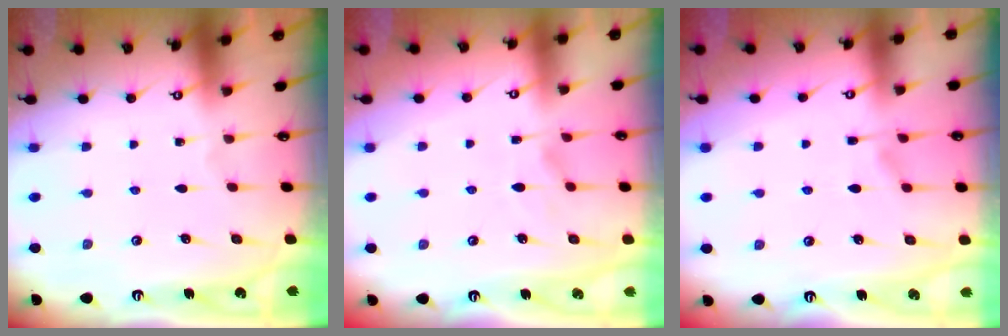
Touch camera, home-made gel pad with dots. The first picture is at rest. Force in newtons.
{"total": 3.0, "press": 2.8, "slide": 1.2}
{"total": 1.3, "press": 0.3, "slide": 1.2}